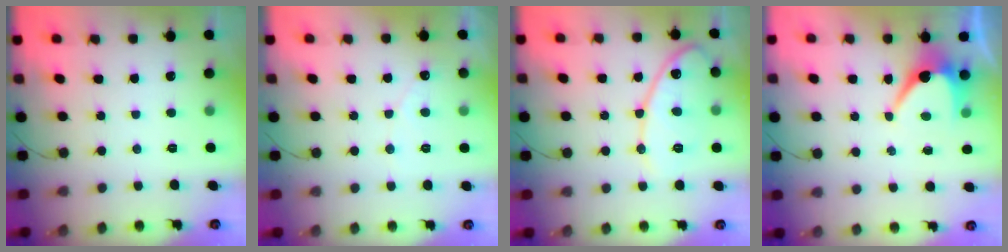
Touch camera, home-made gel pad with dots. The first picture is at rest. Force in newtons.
{"total": 3.0, "press": 3.0, "slide": 0.1}
{"total": 13.9, "press": 13.8, "slide": 1.4}
{"total": 7.1, "press": 7.1, "slide": 0.6}